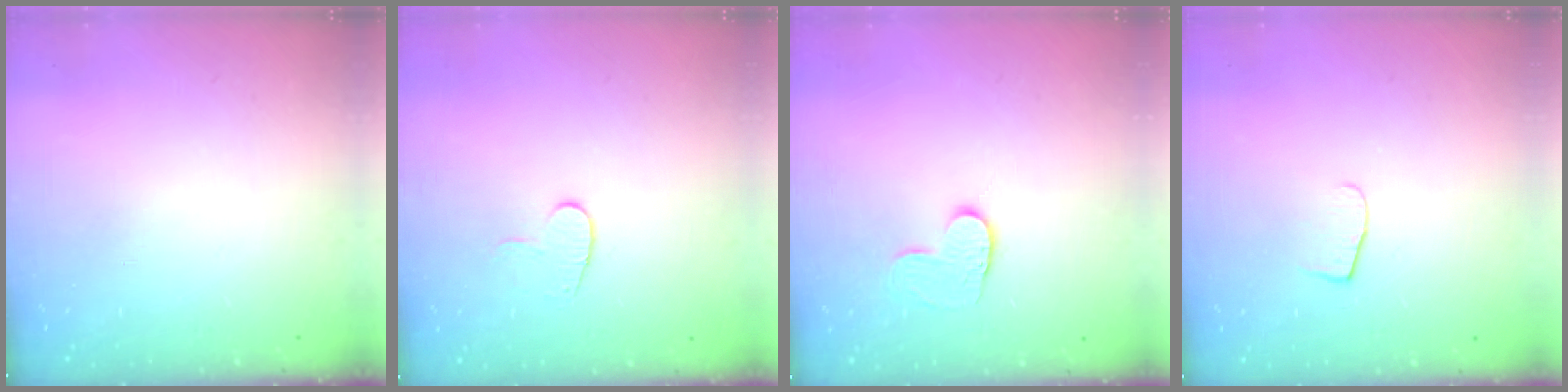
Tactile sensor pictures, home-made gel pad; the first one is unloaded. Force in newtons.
{"total": 7.7, "press": 7.6, "slide": 0.5}
{"total": 6.6, "press": 6.6, "slide": 0.3}
{"total": 6.6, "press": 6.6, "slide": 0.5}